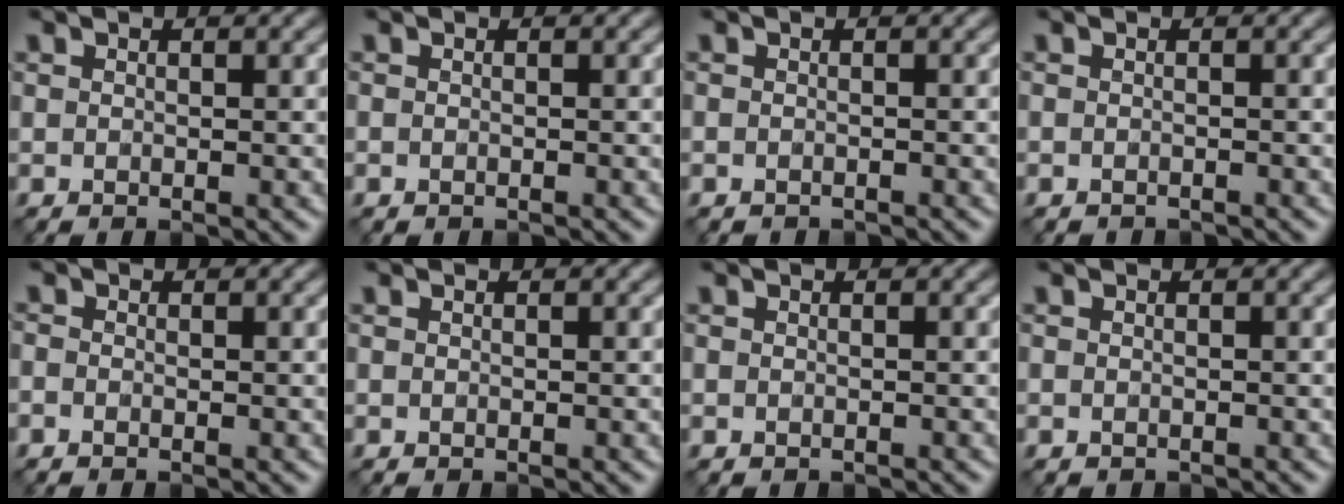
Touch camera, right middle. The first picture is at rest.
{"total": 0.6, "force": [-0.6, 0.2, 0.1], "torque": [-0.002, -0.006, -0.009]}
{"total": 1.3, "force": [-1.3, 0.2, 0.0], "torque": [0.003, -0.007, -0.019]}
{"total": 1.5, "force": [-1.4, 0.1, 0.0], "torque": [0.003, -0.007, -0.020]}
{"total": 0.7, "force": [-0.5, 0.4, 0.3], "torque": [-0.007, -0.004, -0.011]}
{"total": 0.0}
{"total": 0.5, "force": [-0.5, 0.2, 0.1], "torque": [-0.002, -0.007, -0.007]}
{"total": 0.7, "force": [-0.6, 0.3, 0.0], "torque": [-0.001, -0.007, -0.009]}